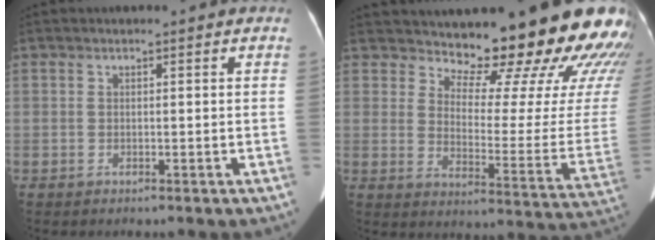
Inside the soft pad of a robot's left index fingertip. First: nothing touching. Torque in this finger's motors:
{"motor_torque": [1.18, -0.96, 1.05, 0.05]}